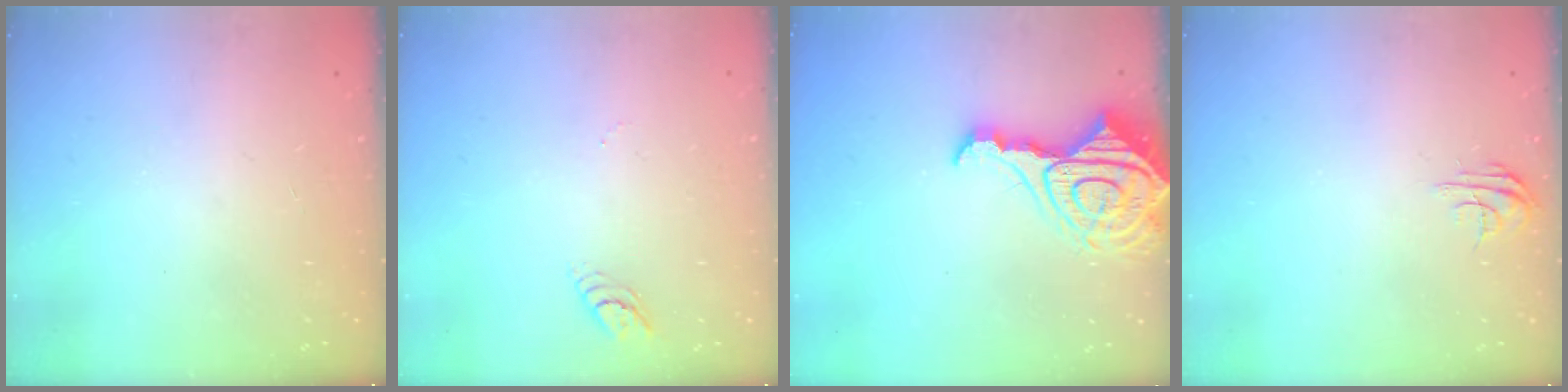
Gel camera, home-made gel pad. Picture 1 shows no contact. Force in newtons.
{"total": 3.6, "press": 3.6, "slide": 0.3}
{"total": 17.6, "press": 17.5, "slide": 2.0}
{"total": 4.5, "press": 4.5, "slide": 0.4}